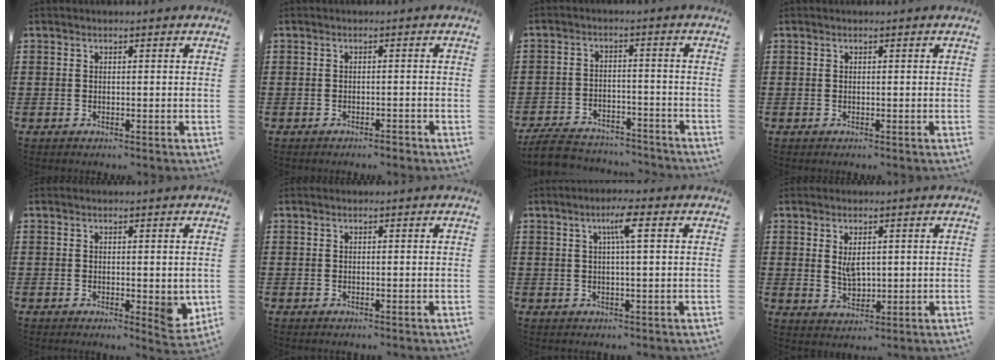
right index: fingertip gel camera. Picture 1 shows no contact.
{"total": 1.0, "force": [-1.0, 0.0, 0.4], "torque": [-0.012, -0.002, -0.018]}
{"total": 6.2, "force": [-5.9, 1.1, 1.5], "torque": [-0.038, 0.006, -0.118]}
{"total": 0.0}
{"total": 3.1, "force": [0.1, 1.5, 2.7], "torque": [-0.041, 0.000, 0.003]}
{"total": 0.0}
{"total": 4.2, "force": [1.2, -0.2, 4.0], "torque": [-0.073, -0.004, 0.013]}
{"total": 3.2, "force": [0.8, 1.8, 2.6], "torque": [-0.046, 0.001, 0.012]}